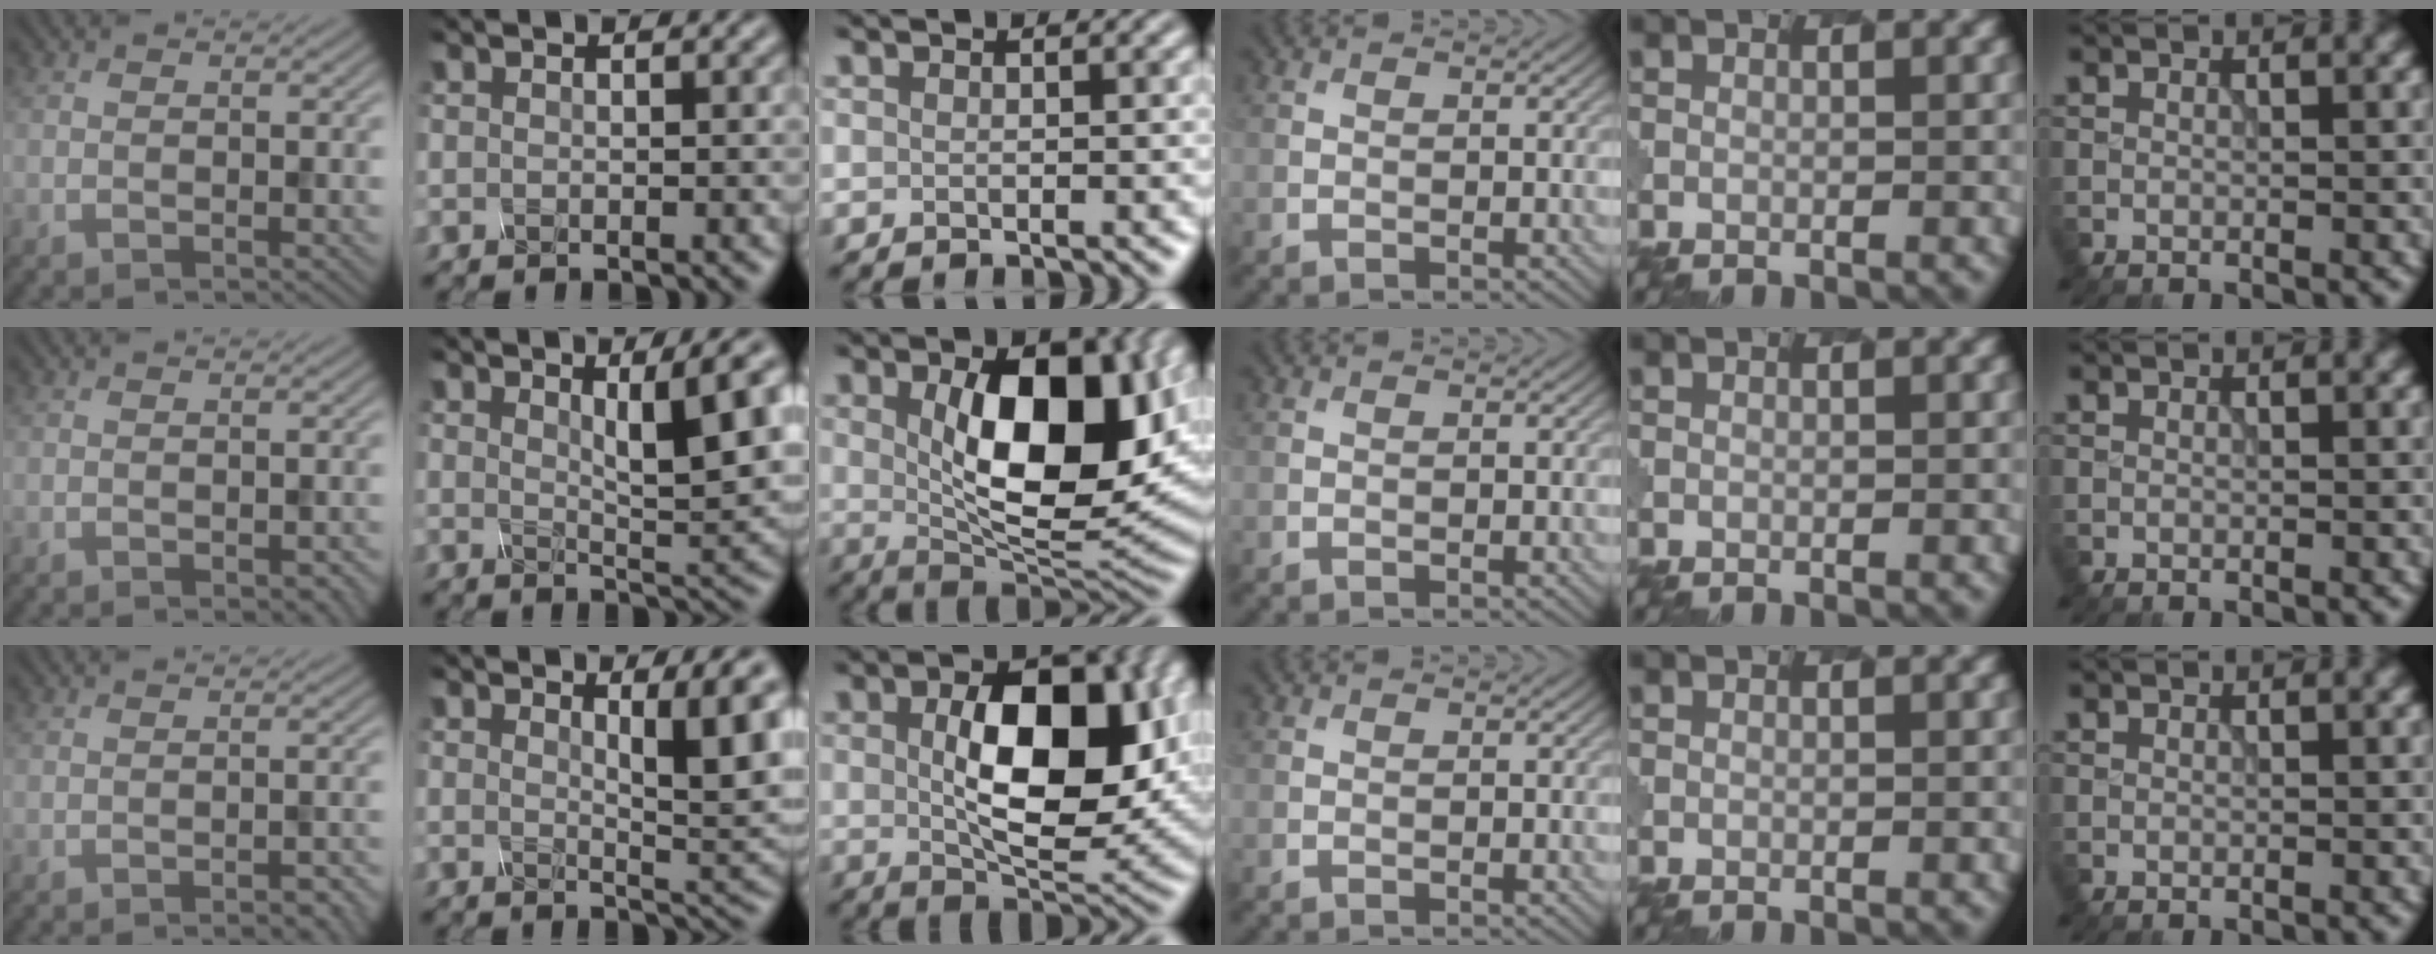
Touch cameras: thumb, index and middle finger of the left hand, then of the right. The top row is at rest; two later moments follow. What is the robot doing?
{"motion": "unscrew", "object": "spray bottle"}